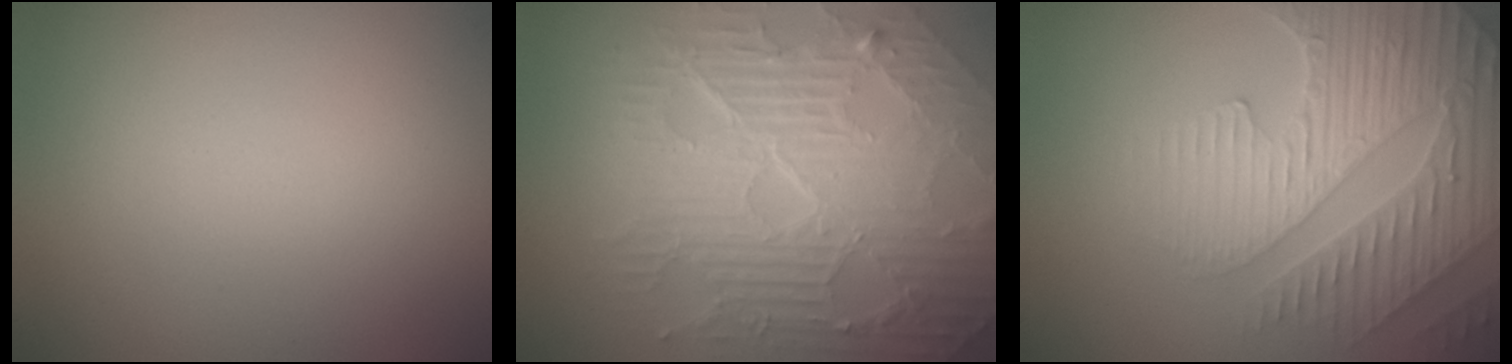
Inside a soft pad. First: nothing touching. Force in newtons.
{"total": 10.3, "press": 6.7, "slide": 7.8}
{"total": 5.3, "press": 5.1, "slide": 1.4}